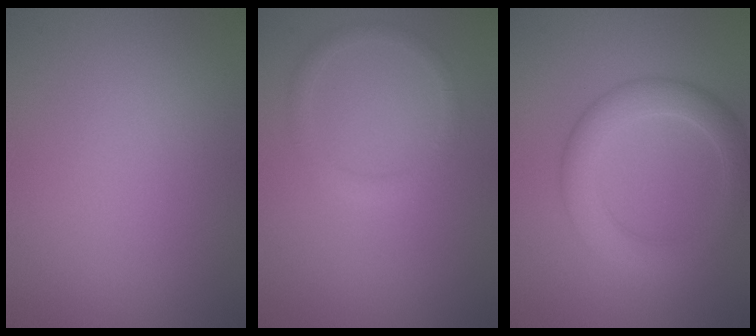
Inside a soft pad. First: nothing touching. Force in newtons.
{"total": 1.4, "press": 1.3, "slide": 0.2}
{"total": 4.5, "press": 4.5, "slide": 0.1}